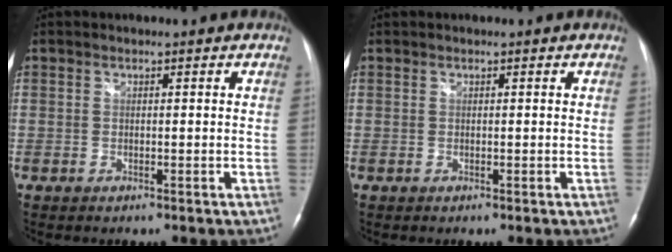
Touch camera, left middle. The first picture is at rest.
{"total": 0.0}